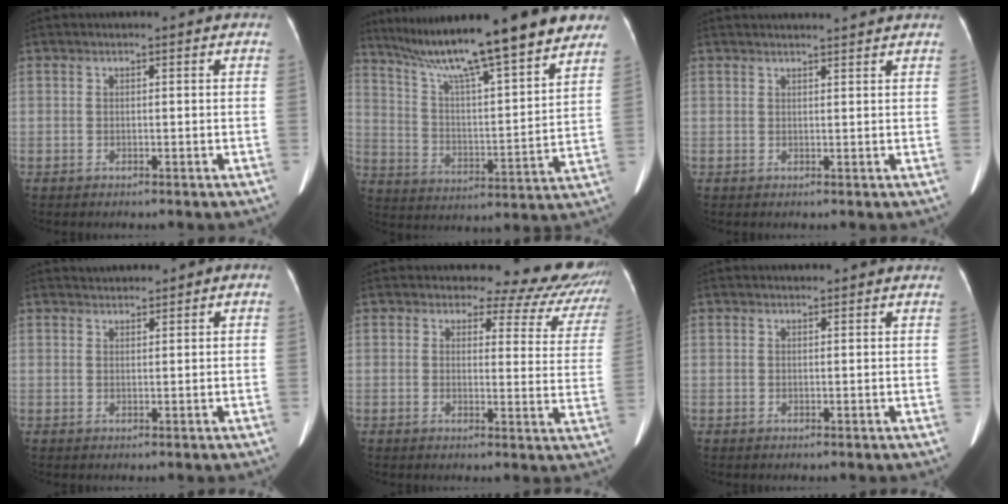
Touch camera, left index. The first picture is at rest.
{"total": 22.6, "force": [18.5, 1.7, 12.9], "torque": [-0.215, 0.001, 0.282]}
{"total": 6.1, "force": [5.8, -0.2, 1.7], "torque": [-0.023, 0.018, 0.065]}
{"total": 1.3, "force": [1.2, 0.5, 0.1], "torque": [-0.004, 0.015, 0.021]}
{"total": 11.7, "force": [11.0, 3.7, 1.3], "torque": [0.015, -0.057, 0.090]}
{"total": 1.1, "force": [1.0, 0.3, 0.1], "torque": [-0.012, 0.009, 0.017]}